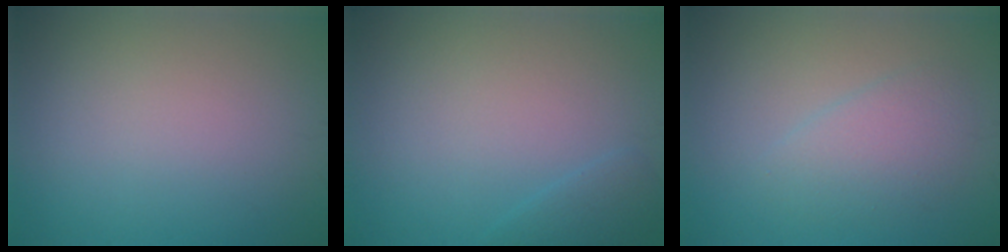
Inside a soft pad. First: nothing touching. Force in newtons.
{"total": 1.3, "press": 1.3, "slide": 0.1}
{"total": 2.9, "press": 2.9, "slide": 0.2}